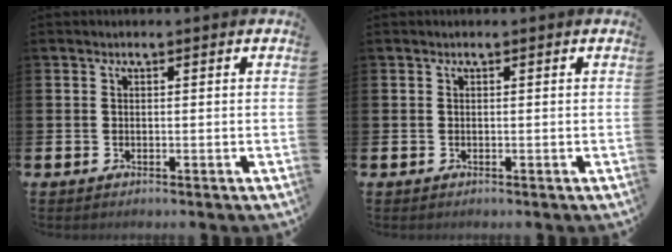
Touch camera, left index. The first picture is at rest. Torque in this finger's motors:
{"motor_torque": [-0.03, 0.00, -0.01, 0.00]}